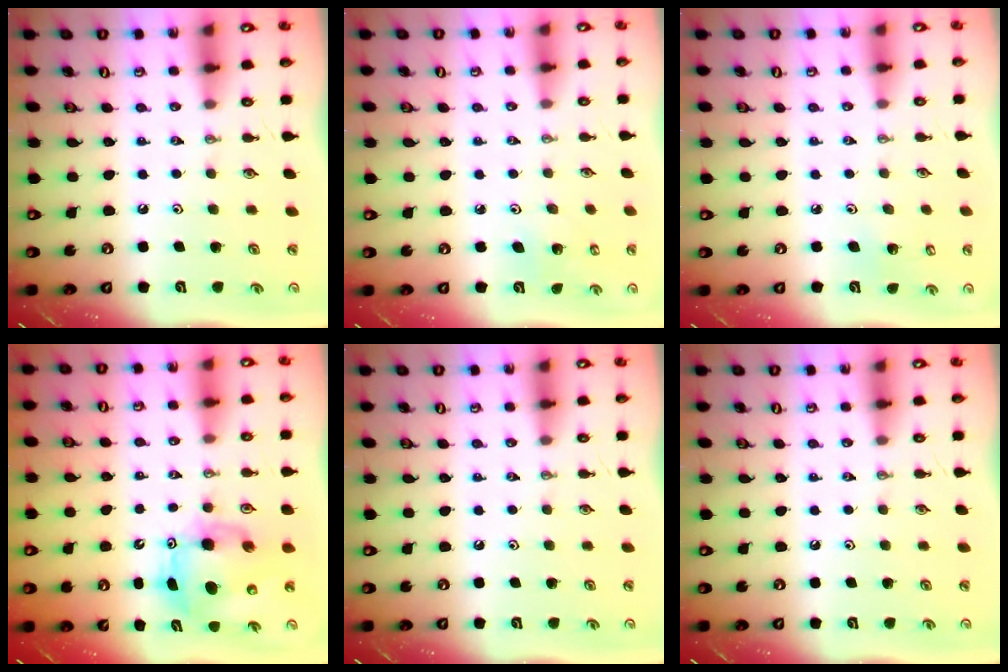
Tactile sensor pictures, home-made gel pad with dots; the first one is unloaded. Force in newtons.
{"total": 4.4, "press": 4.4, "slide": 0.4}
{"total": 2.8, "press": 2.7, "slide": 0.7}
{"total": 9.0, "press": 8.9, "slide": 1.5}
{"total": 0.0}
{"total": 0.0}